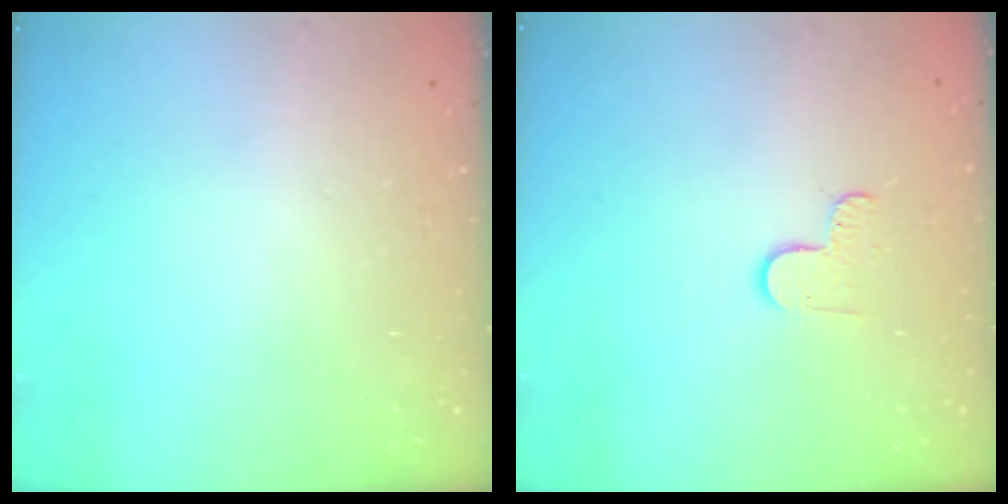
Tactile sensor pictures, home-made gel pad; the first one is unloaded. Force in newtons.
{"total": 4.7, "press": 4.7, "slide": 0.4}